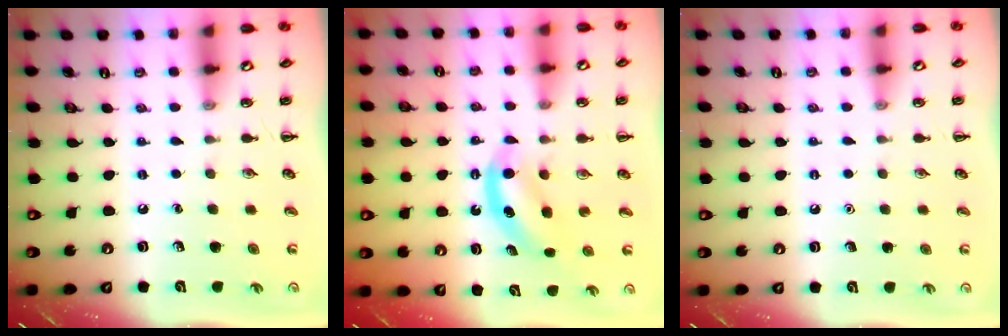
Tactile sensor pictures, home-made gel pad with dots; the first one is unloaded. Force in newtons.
{"total": 5.9, "press": 5.9, "slide": 0.7}
{"total": 1.6, "press": 1.5, "slide": 0.1}